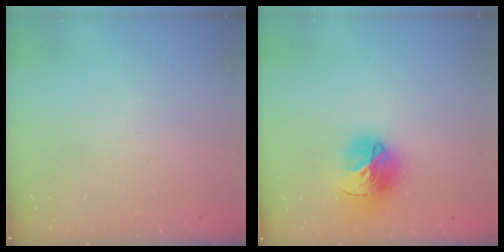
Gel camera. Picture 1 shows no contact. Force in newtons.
{"total": 16.0, "press": 15.9, "slide": 1.7}